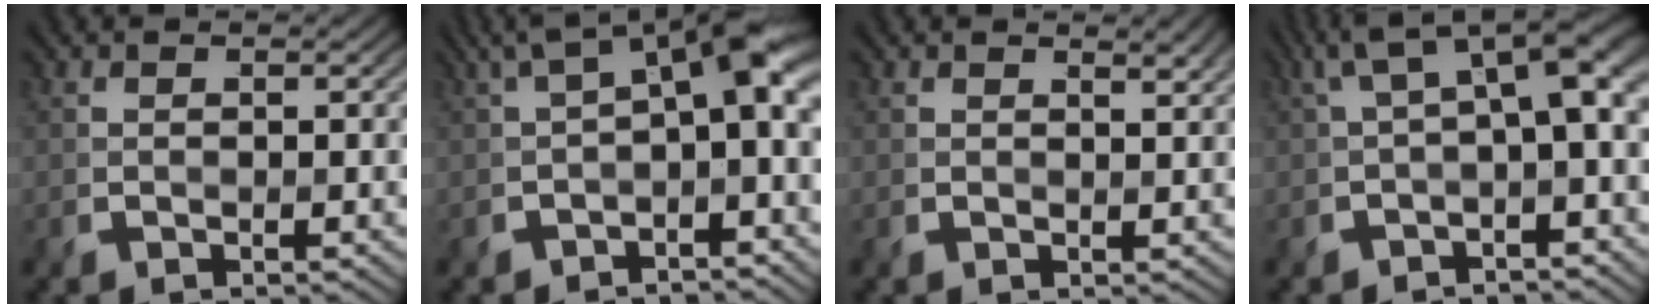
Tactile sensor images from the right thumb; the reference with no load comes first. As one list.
[{"total": 8.6, "force": [0.7, 3.3, 7.9], "torque": [-0.127, 0.014, 0.007]}, {"total": 1.9, "force": [1.4, 0.4, 1.3], "torque": [-0.020, -0.003, 0.023]}, {"total": 7.3, "force": [0.9, 2.3, 6.9], "torque": [-0.110, 0.015, 0.013]}]